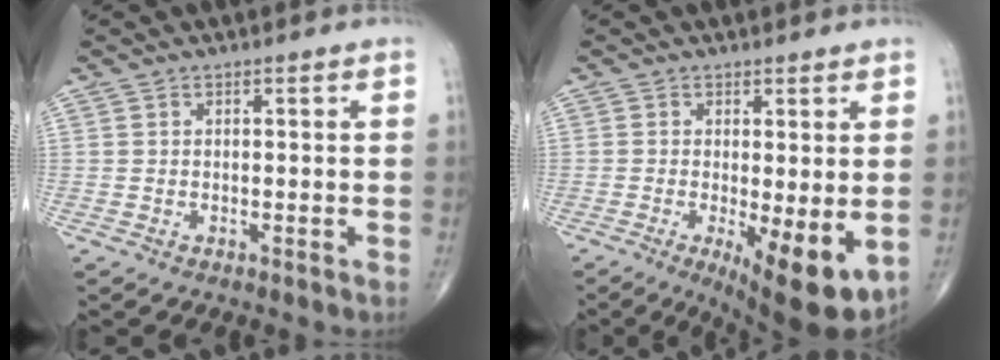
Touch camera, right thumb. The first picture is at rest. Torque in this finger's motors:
{"motor_torque": [-0.35, 0.56, 0.26, -0.21, 0.26]}